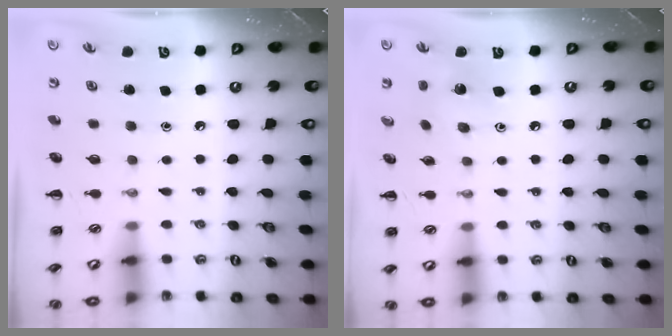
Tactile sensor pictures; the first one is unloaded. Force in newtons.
{"total": 3.1, "press": 3.0, "slide": 0.5}